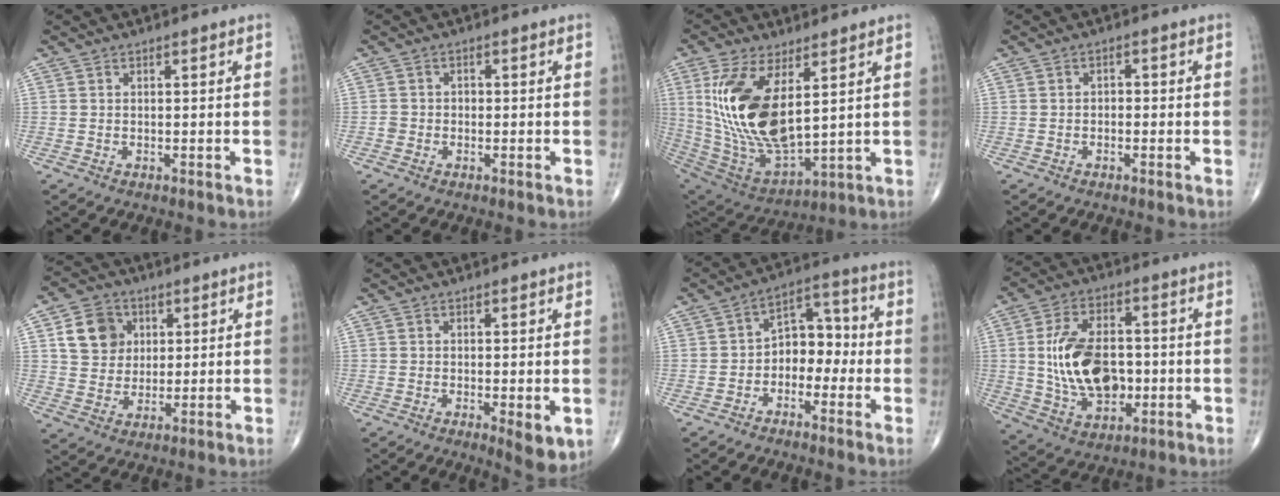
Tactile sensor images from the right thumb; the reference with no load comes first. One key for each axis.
{"total": 1.6, "fx": -0.6, "fy": 1.5, "fz": 0.3, "tx": 0.006, "ty": 0.009, "tz": -0.013}
{"total": 19.8, "fx": 5.2, "fy": 9.1, "fz": 16.8, "tx": -0.335, "ty": -0.031, "tz": 0.116}
{"total": 1.3, "fx": -0.4, "fy": 1.0, "fz": 0.7, "tx": 0.001, "ty": 0.003, "tz": -0.011}
{"total": 9.5, "fx": 3.0, "fy": 8.1, "fz": 4.2, "tx": -0.043, "ty": -0.006, "tz": 0.053}
{"total": 4.8, "fx": -0.9, "fy": 1.6, "fz": 4.5, "tx": -0.062, "ty": -0.015, "tz": -0.012}
{"total": 8.0, "fx": -1.9, "fy": 5.8, "fz": 5.2, "tx": -0.042, "ty": 0.043, "tz": -0.047}
{"total": 15.5, "fx": -0.5, "fy": 9.7, "fz": 12.0, "tx": -0.196, "ty": 0.004, "tz": 0.001}